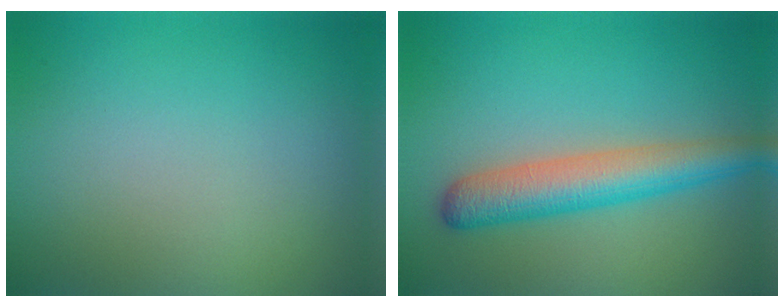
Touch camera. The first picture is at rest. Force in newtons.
{"total": 5.3, "press": 5.3, "slide": 0.2}